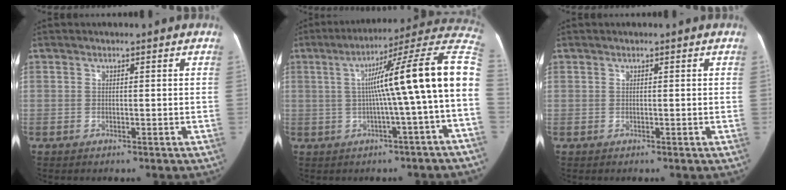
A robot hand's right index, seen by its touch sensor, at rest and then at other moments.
{"total": 17.0, "force": [0.5, -1.1, 17.0], "torque": [-0.231, 0.038, -0.002]}
{"total": 0.0}